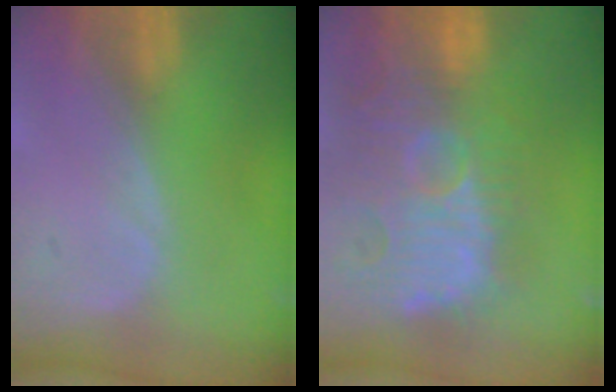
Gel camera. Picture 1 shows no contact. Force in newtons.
{"total": 14.2, "press": 12.5, "slide": 6.8}